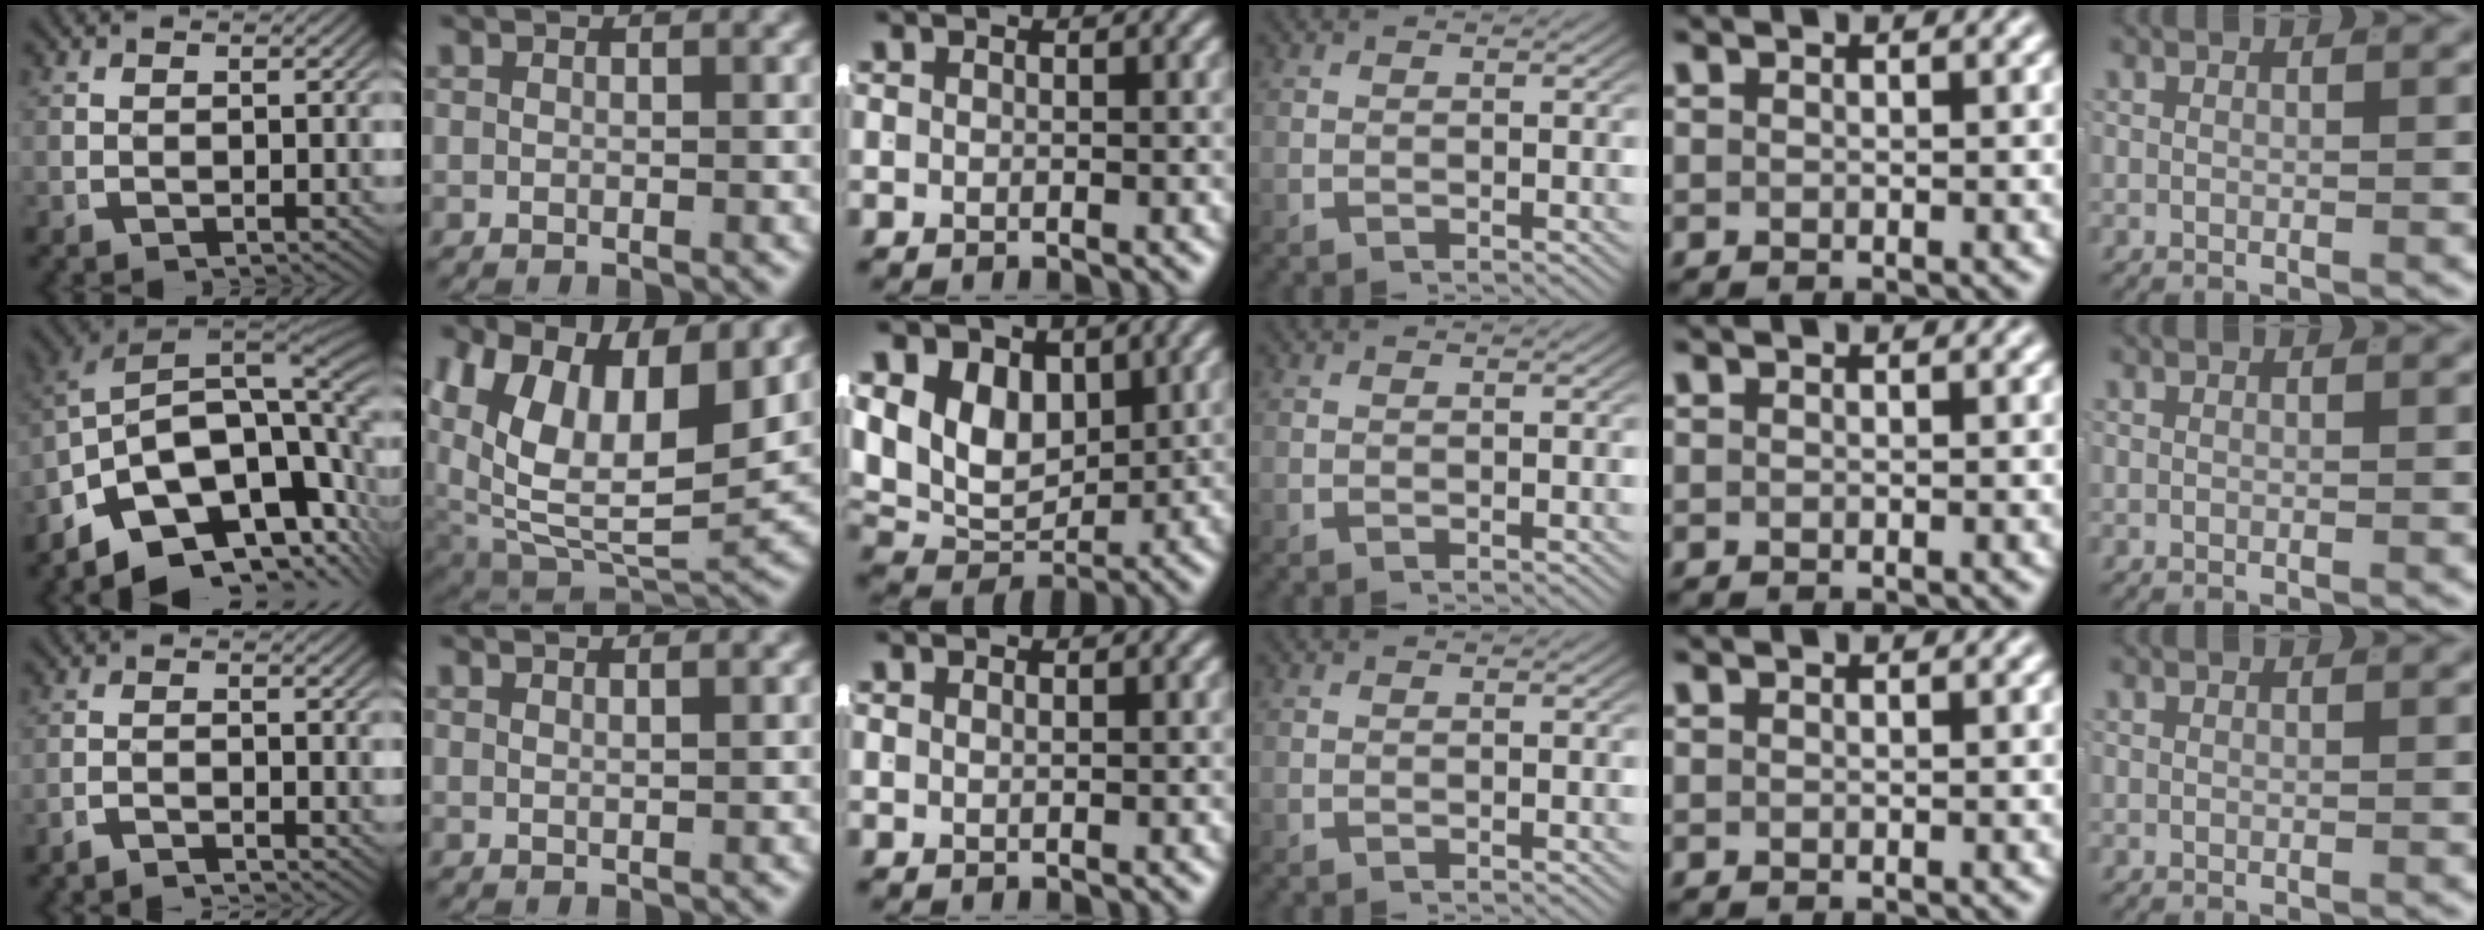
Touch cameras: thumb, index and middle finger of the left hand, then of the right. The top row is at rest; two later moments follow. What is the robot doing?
{"motion": "lift_and_place", "object": "shirt"}